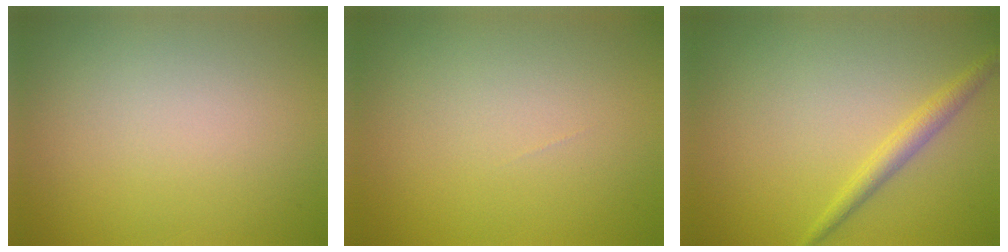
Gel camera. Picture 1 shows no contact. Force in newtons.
{"total": 0.0}
{"total": 1.9, "press": 1.9, "slide": 0.0}